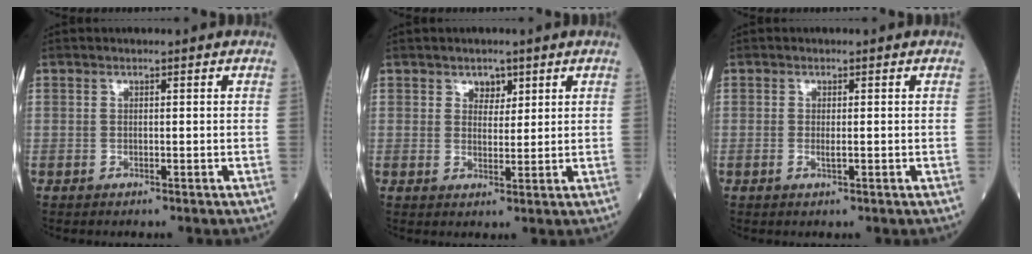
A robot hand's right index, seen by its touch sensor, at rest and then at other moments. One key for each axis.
{"total": 2.6, "fx": 1.6, "fy": 1.7, "fz": 1.1, "tx": -0.010, "ty": -0.001, "tz": 0.025}
{"total": 1.1, "fx": -0.2, "fy": 0.1, "fz": 1.0, "tx": -0.023, "ty": -0.002, "tz": -0.002}